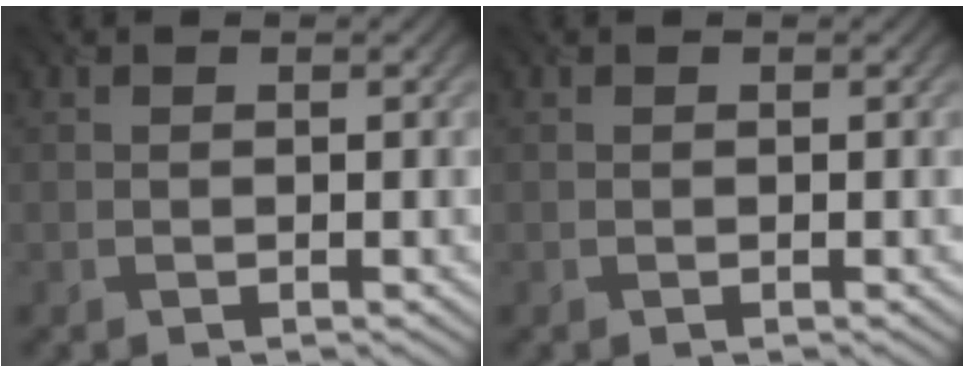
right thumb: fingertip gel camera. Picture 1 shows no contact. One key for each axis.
{"total": 0.0}